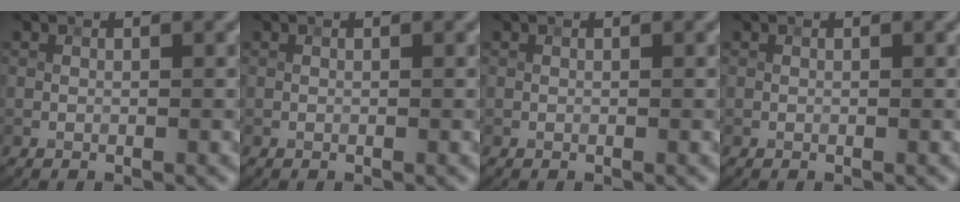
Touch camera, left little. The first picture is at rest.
{"total": 0.0}
{"total": 0.0}
{"total": 0.0}